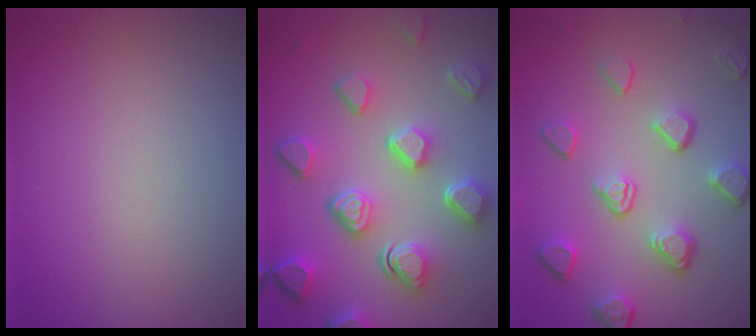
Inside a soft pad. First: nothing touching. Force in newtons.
{"total": 7.3, "press": 5.6, "slide": 4.7}
{"total": 5.3, "press": 3.8, "slide": 3.7}